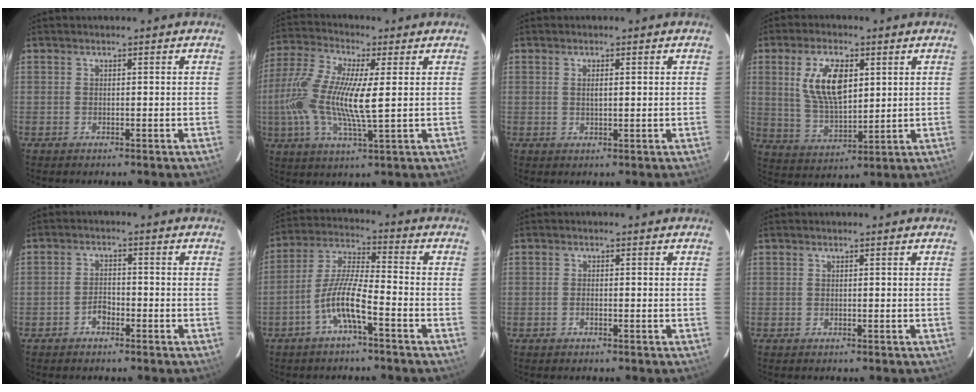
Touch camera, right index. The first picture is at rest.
{"total": 15.6, "force": [0.5, 3.5, 15.2], "torque": [-0.294, -0.002, 0.000]}
{"total": 1.7, "force": [0.5, 0.5, 1.5], "torque": [-0.026, 0.003, 0.008]}
{"total": 11.7, "force": [3.5, 5.6, 9.7], "torque": [-0.185, 0.005, 0.075]}
{"total": 2.6, "force": [-1.8, 1.5, 1.2], "torque": [-0.026, 0.008, -0.030]}
{"total": 8.6, "force": [-4.3, 1.0, 7.3], "torque": [-0.161, 0.008, -0.086]}
{"total": 0.8, "force": [-0.5, 0.4, 0.5], "torque": [-0.012, 0.002, -0.009]}
{"total": 0.0}